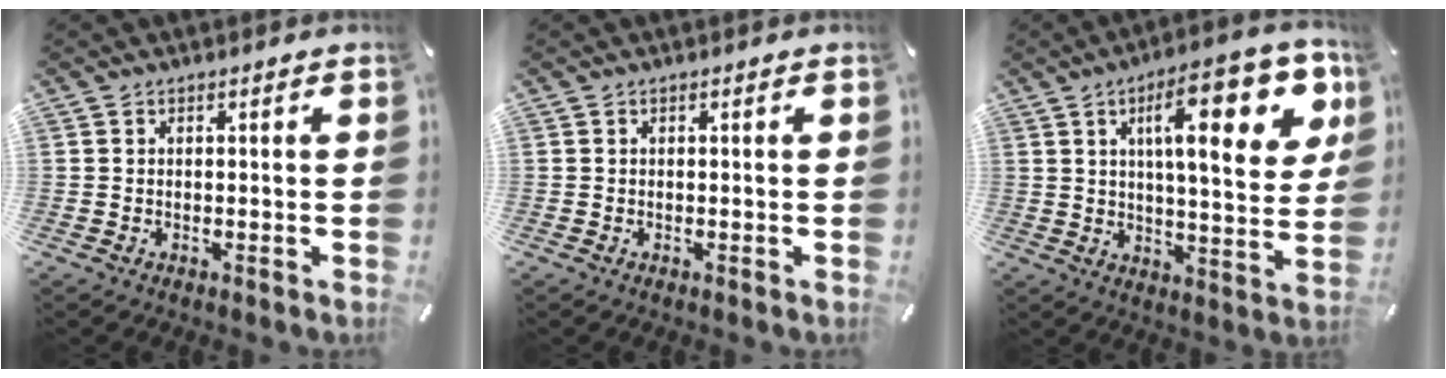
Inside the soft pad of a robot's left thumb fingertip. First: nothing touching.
{"total": 0.0}
{"total": 20.6, "force": [8.2, 7.1, 17.5], "torque": [-0.255, -0.023, 0.117]}